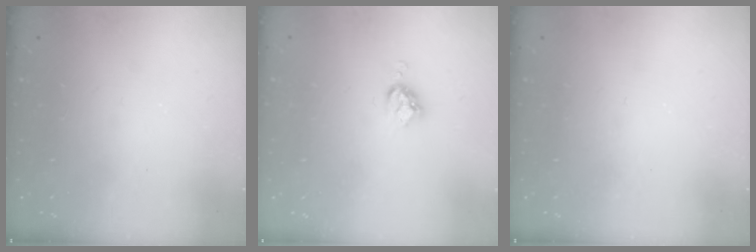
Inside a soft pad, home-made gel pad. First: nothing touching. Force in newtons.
{"total": 5.8, "press": 5.8, "slide": 0.3}
{"total": 0.0}